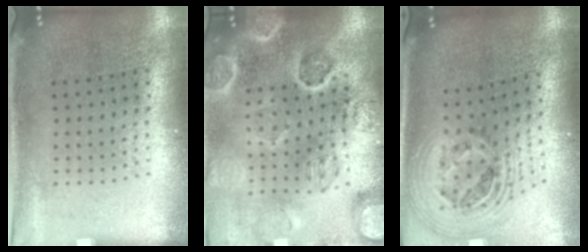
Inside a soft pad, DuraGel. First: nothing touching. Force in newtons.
{"total": 3.4, "press": 3.3, "slide": 0.7}
{"total": 2.7, "press": 1.9, "slide": 1.9}